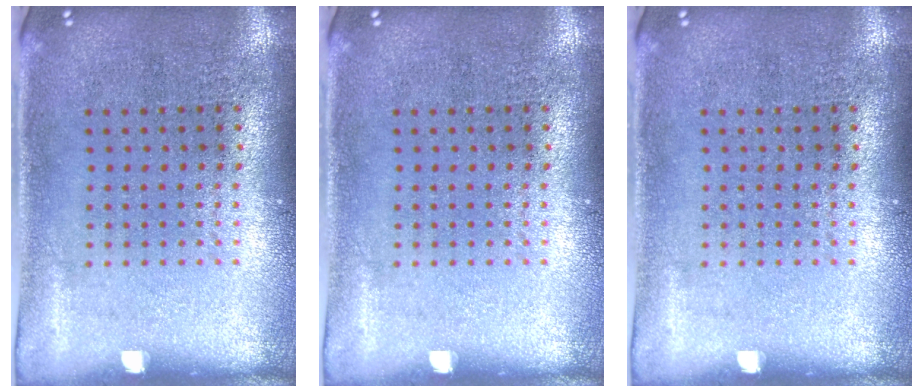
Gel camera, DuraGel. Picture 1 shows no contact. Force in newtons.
{"total": 0.0}
{"total": 0.0}